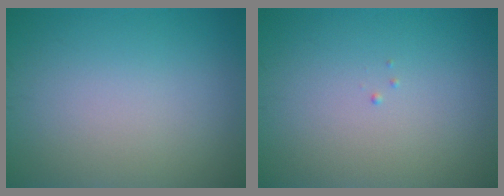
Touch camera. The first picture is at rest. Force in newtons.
{"total": 0.0}